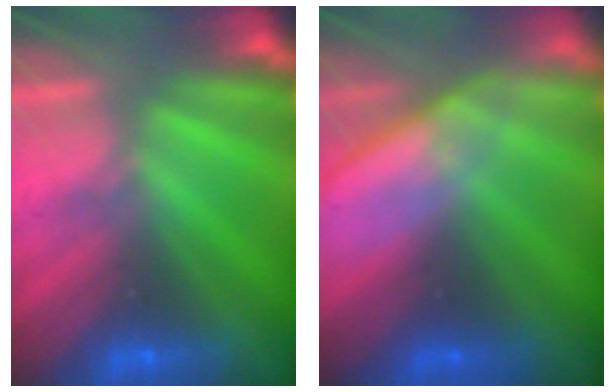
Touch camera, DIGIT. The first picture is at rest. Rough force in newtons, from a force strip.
{"total": 2.9}